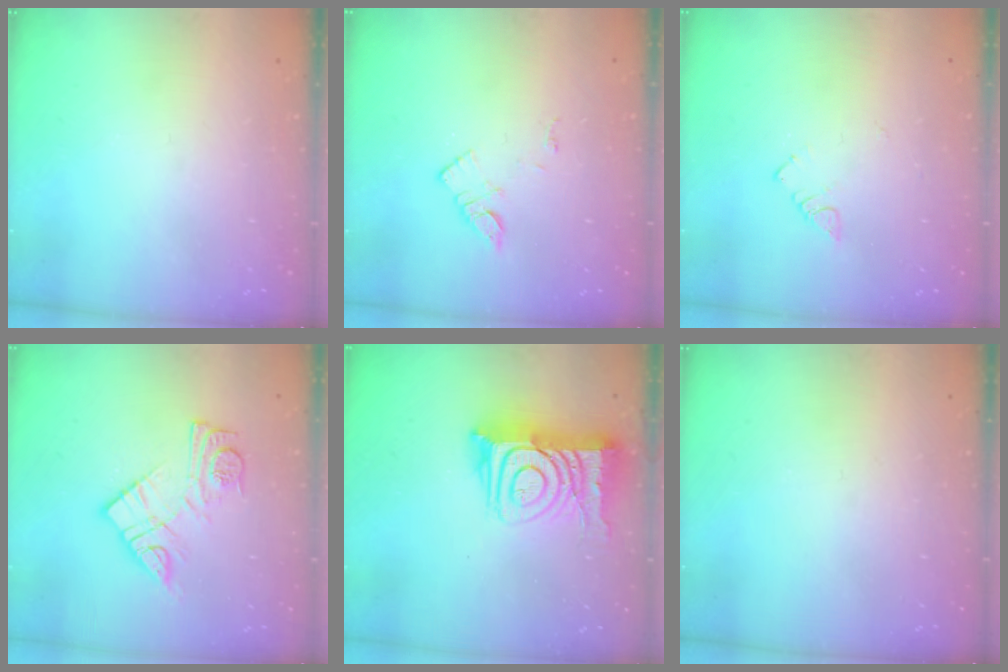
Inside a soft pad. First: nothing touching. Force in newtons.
{"total": 5.8, "press": 5.8, "slide": 0.6}
{"total": 3.0, "press": 2.9, "slide": 0.4}
{"total": 12.0, "press": 12.0, "slide": 0.9}
{"total": 16.4, "press": 16.3, "slide": 1.6}
{"total": 0.0}